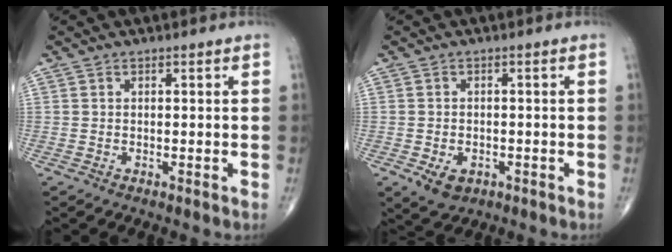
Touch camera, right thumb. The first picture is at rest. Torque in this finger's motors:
{"motor_torque": [0.53, 0.47, -0.12, -0.12, 0.00]}